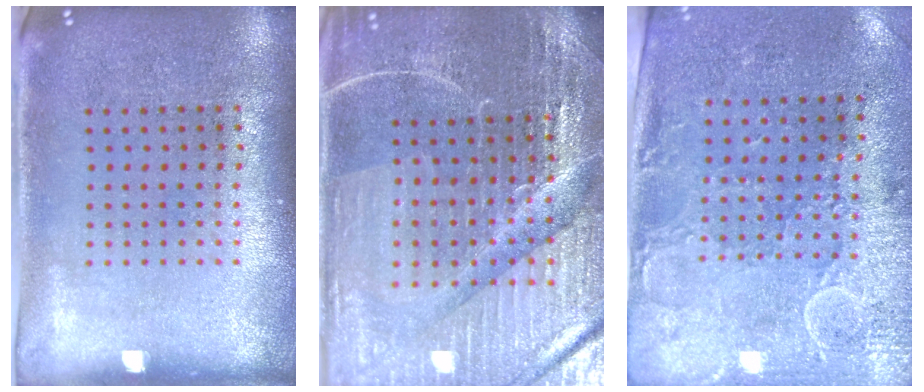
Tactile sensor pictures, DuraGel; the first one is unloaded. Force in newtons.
{"total": 4.9, "press": 4.7, "slide": 1.5}
{"total": 3.0, "press": 2.4, "slide": 1.7}